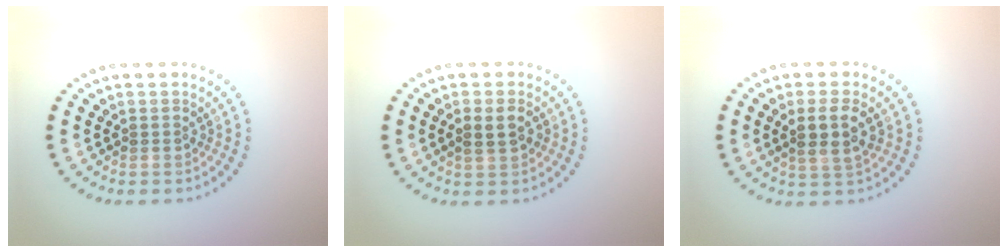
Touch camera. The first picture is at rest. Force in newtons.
{"total": 2.2, "press": 2.2, "slide": 0.3}
{"total": 2.8, "press": 2.6, "slide": 1.0}